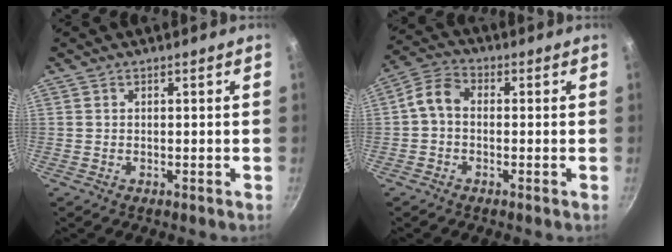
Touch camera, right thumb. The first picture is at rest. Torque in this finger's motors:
{"motor_torque": [2.02, 2.16, 1.41, -0.55, 0.29]}